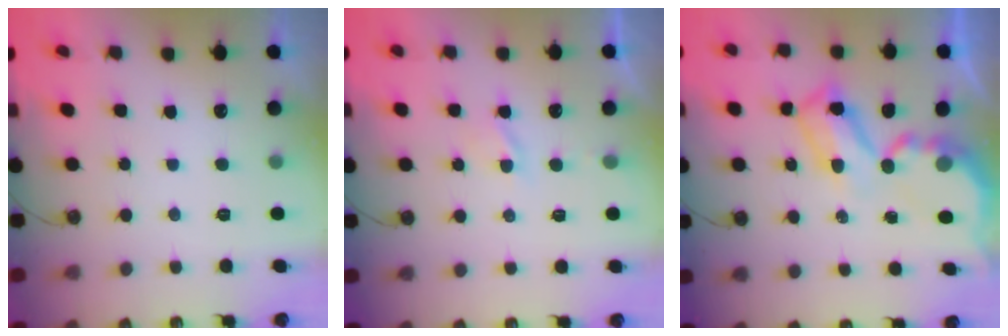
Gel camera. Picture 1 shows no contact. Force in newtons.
{"total": 1.9, "press": 1.9, "slide": 0.4}
{"total": 8.2, "press": 8.2, "slide": 0.7}